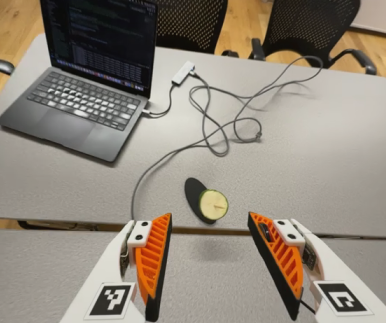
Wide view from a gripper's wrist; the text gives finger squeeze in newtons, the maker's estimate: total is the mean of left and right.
{"total": 0.0}